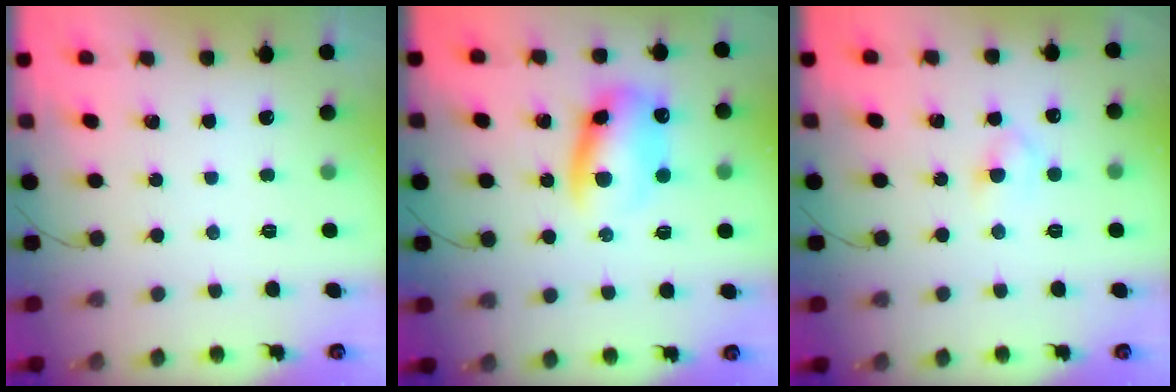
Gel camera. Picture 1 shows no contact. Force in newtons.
{"total": 11.5, "press": 11.3, "slide": 1.7}
{"total": 3.4, "press": 3.3, "slide": 1.1}